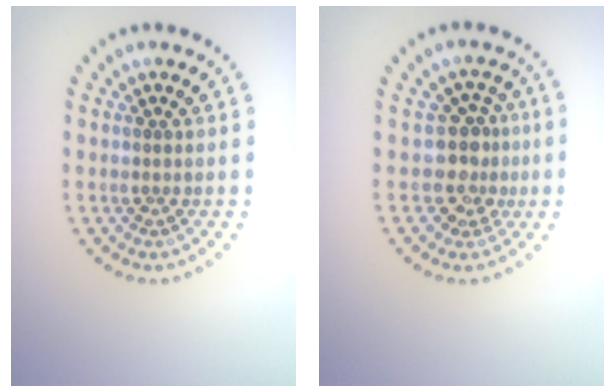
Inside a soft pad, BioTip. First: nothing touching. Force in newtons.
{"total": 3.1, "press": 2.4, "slide": 1.9}